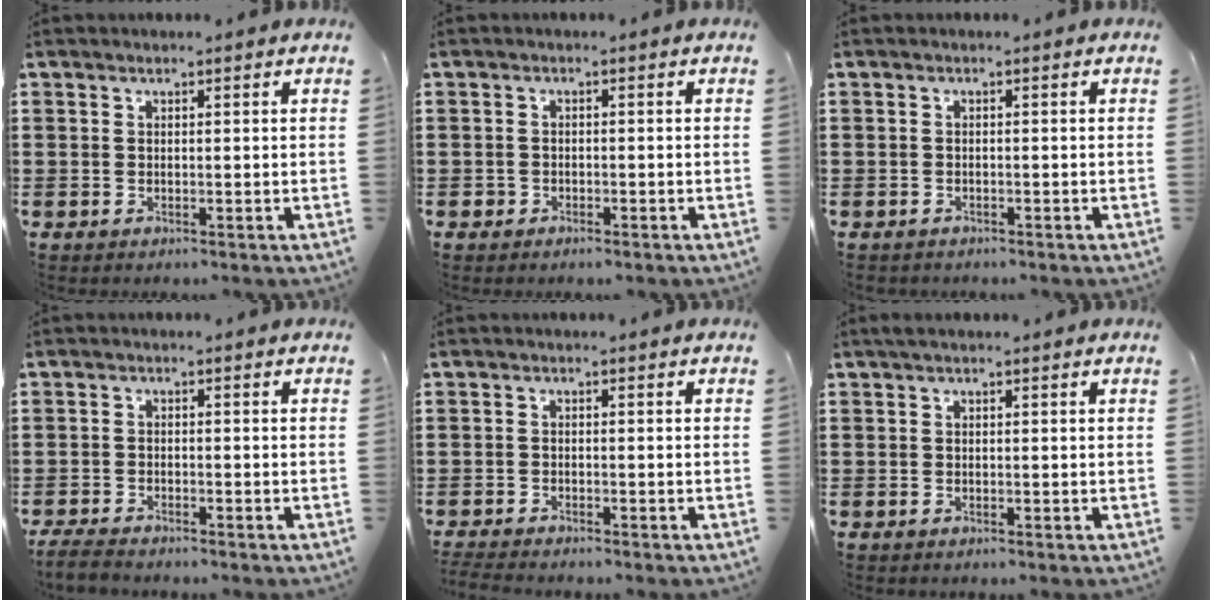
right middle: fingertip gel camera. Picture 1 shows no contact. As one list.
[{"total": 0.9, "force": [-0.7, 0.6, 0.1], "torque": [-0.004, 0.002, -0.015]}, {"total": 0.5, "force": [-0.5, 0.2, -0.1], "torque": [0.000, 0.002, -0.011]}, {"total": 2.1, "force": [-2.0, 0.2, 0.6], "torque": [-0.019, 0.001, -0.043]}, {"total": 1.5, "force": [-1.5, 0.1, 0.2], "torque": [-0.013, -0.003, -0.033]}, {"total": 0.7, "force": [0.2, 0.0, 0.6], "torque": [-0.012, 0.002, 0.004]}]